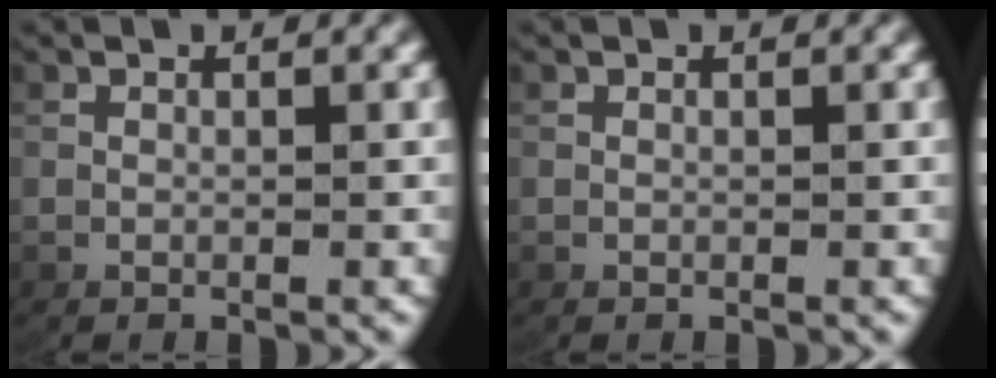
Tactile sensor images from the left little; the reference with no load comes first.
{"total": 0.0}